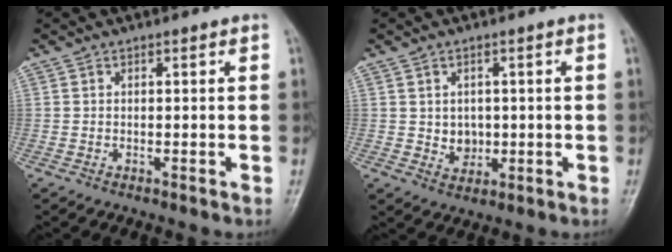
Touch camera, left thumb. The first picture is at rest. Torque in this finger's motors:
{"motor_torque": [-0.62, 0.23, 0.04, -0.02, 0.00]}